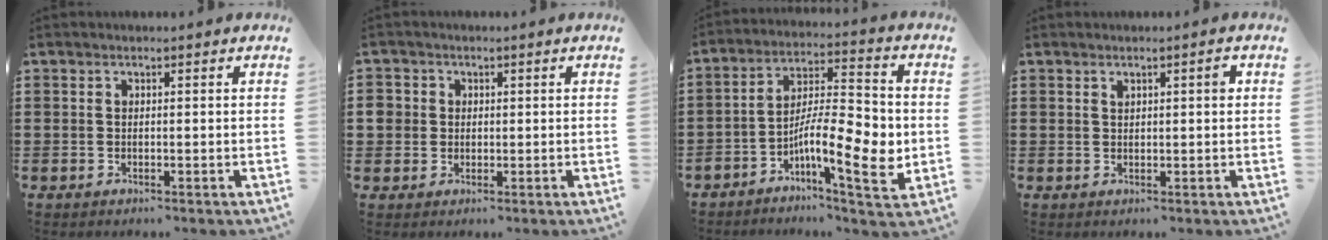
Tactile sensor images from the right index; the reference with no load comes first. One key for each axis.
{"total": 2.5, "fx": 0.3, "fy": 2.4, "fz": 0.3, "tx": -0.018, "ty": 0.010, "tz": 0.004}
{"total": 11.5, "fx": -2.9, "fy": 3.2, "fz": 10.7, "tx": -0.188, "ty": -0.008, "tz": -0.054}
{"total": 1.6, "fx": 0.6, "fy": 0.3, "fz": 1.4, "tx": -0.019, "ty": 0.001, "tz": 0.007}